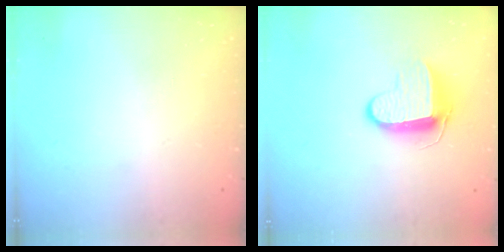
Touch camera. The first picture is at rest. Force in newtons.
{"total": 9.0, "press": 9.0, "slide": 0.5}